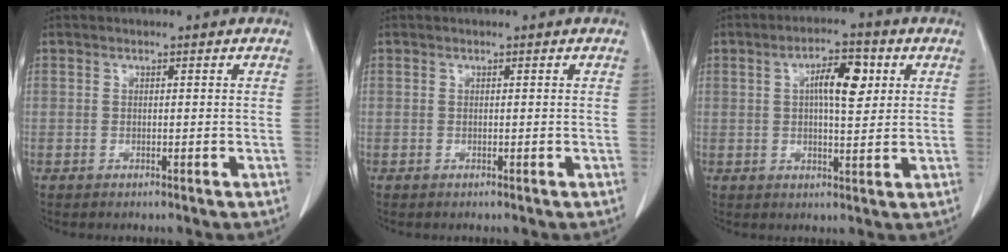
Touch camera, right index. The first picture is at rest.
{"total": 0.0}
{"total": 7.0, "force": [2.0, 2.1, 6.4], "torque": [-0.107, 0.012, 0.030]}